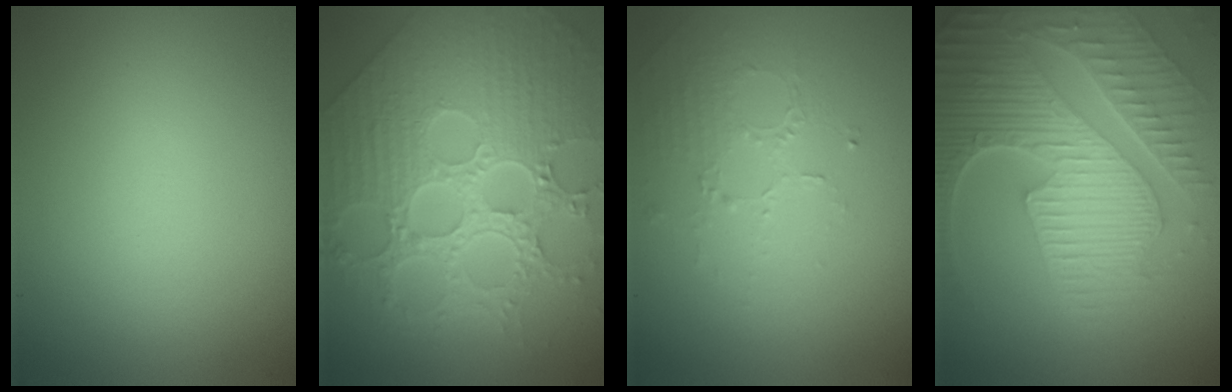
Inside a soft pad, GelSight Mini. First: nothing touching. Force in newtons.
{"total": 9.8, "press": 7.2, "slide": 6.7}
{"total": 1.6, "press": 1.0, "slide": 1.3}
{"total": 9.2, "press": 6.6, "slide": 6.4}